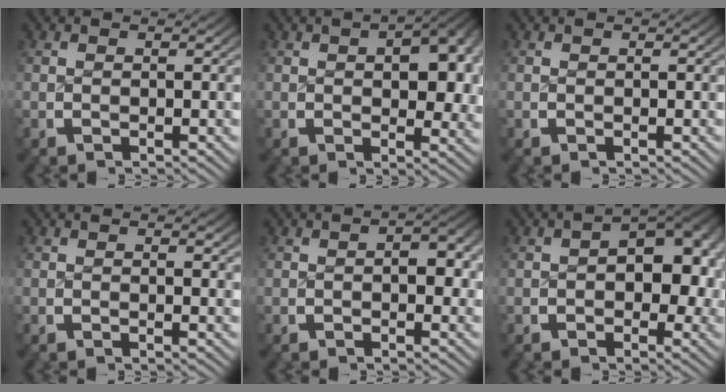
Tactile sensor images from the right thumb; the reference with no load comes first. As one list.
[{"total": 6.1, "force": [0.7, 3.3, 5.1], "torque": [-0.064, -0.013, 0.015]}, {"total": 0.0}, {"total": 0.6, "force": [0.4, 0.1, 0.3], "torque": [-0.003, -0.003, 0.006]}, {"total": 2.7, "force": [-0.1, 1.4, 2.2], "torque": [-0.033, -0.006, -0.002]}, {"total": 7.0, "force": [-0.3, 4.2, 5.5], "torque": [-0.077, -0.022, 0.004]}]